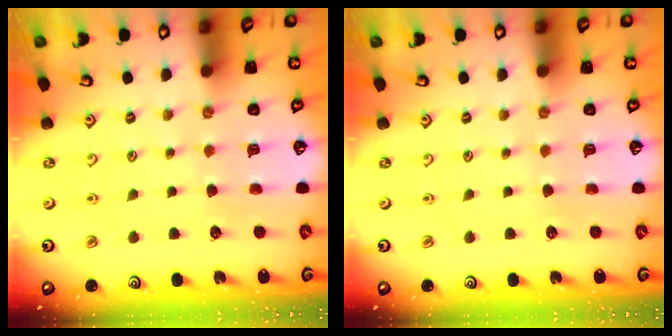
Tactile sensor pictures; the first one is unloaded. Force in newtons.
{"total": 0.0}